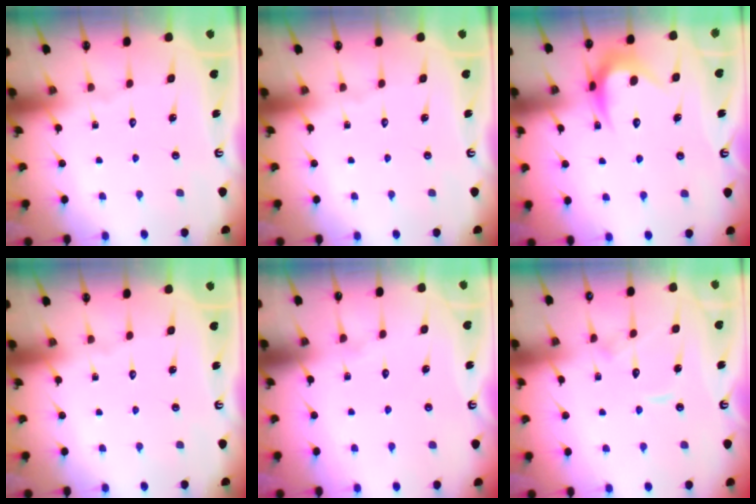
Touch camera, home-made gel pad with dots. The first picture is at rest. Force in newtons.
{"total": 0.0}
{"total": 9.4, "press": 9.4, "slide": 0.5}
{"total": 0.0}
{"total": 3.2, "press": 3.2, "slide": 0.3}
{"total": 7.4, "press": 7.3, "slide": 0.7}